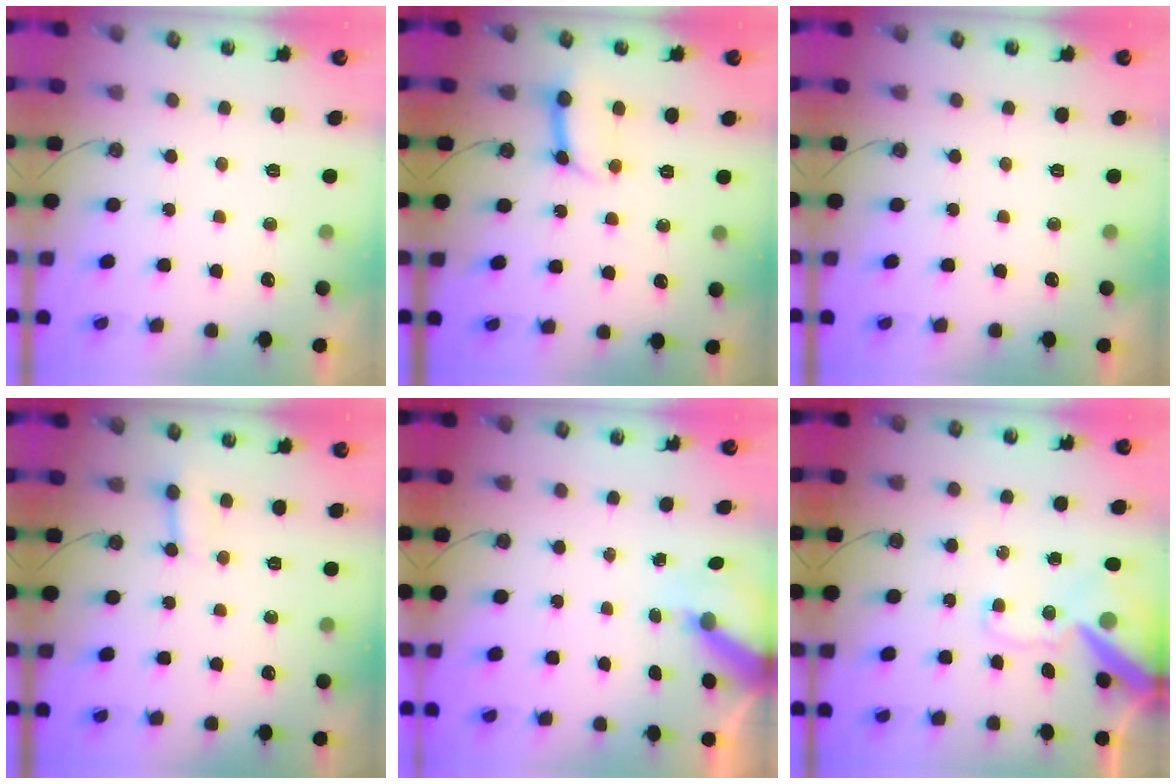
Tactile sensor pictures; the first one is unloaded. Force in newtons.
{"total": 9.1, "press": 9.1, "slide": 0.9}
{"total": 0.0}
{"total": 2.0, "press": 2.0, "slide": 0.1}
{"total": 6.3, "press": 6.2, "slide": 0.6}
{"total": 14.8, "press": 14.7, "slide": 2.0}